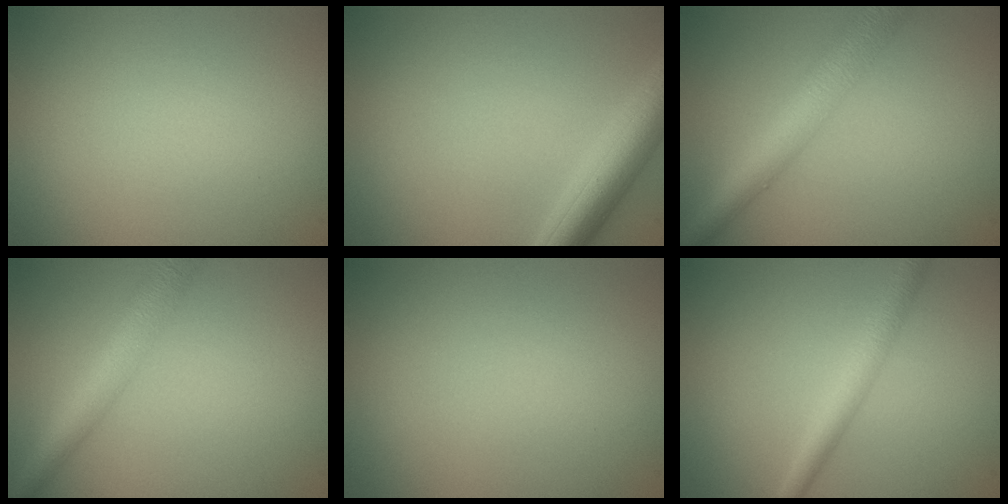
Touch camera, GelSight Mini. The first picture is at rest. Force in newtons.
{"total": 4.8, "press": 4.8, "slide": 0.1}
{"total": 5.2, "press": 5.2, "slide": 0.1}
{"total": 4.5, "press": 4.5, "slide": 0.2}
{"total": 0.0}
{"total": 2.7, "press": 2.7, "slide": 0.1}